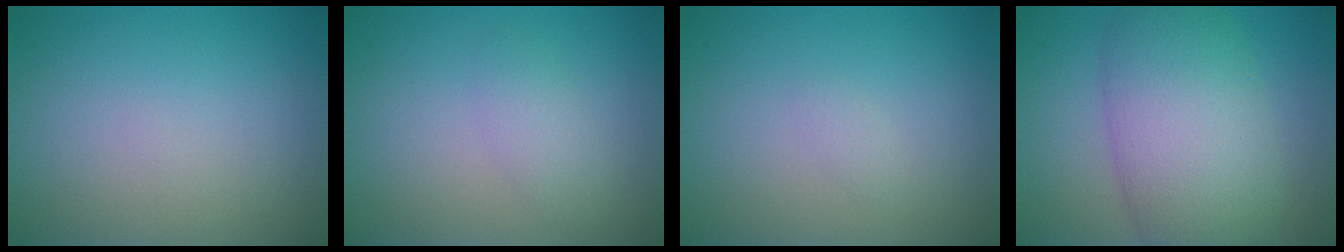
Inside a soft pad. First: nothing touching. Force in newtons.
{"total": 1.7, "press": 1.7, "slide": 0.1}
{"total": 0.6, "press": 0.6, "slide": 0.0}
{"total": 9.7, "press": 9.7, "slide": 0.3}